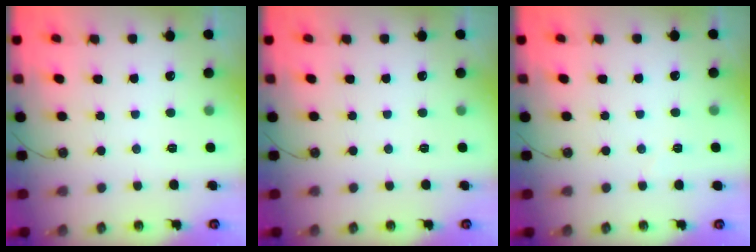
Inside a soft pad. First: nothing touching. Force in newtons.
{"total": 0.0}
{"total": 2.1, "press": 1.9, "slide": 0.7}